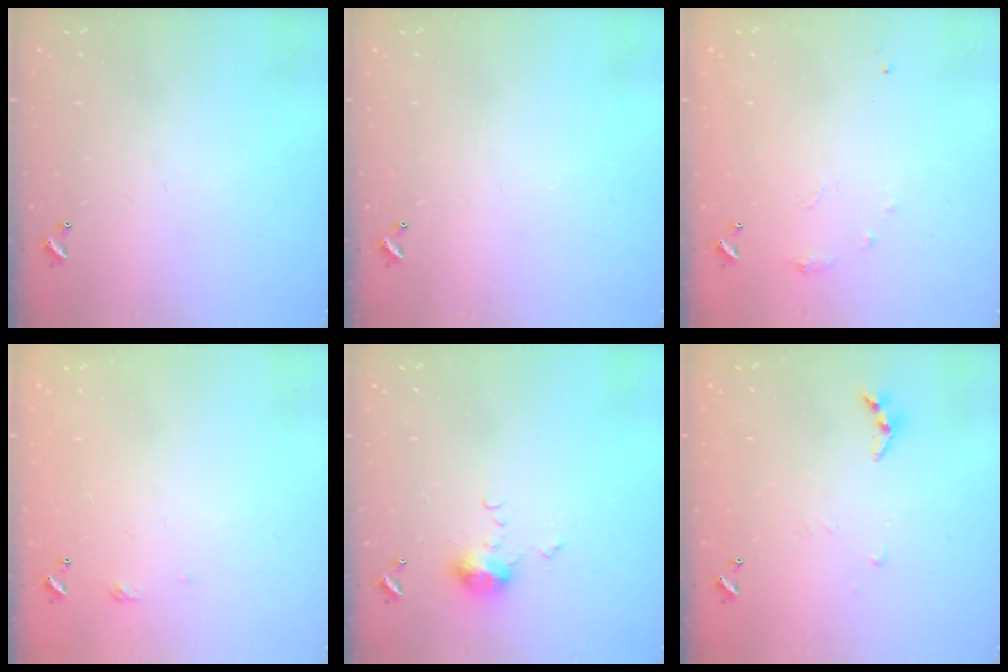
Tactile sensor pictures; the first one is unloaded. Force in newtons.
{"total": 0.0}
{"total": 6.0, "press": 5.9, "slide": 0.8}
{"total": 2.7, "press": 2.6, "slide": 0.4}
{"total": 6.2, "press": 6.2, "slide": 0.7}
{"total": 4.4, "press": 4.4, "slide": 0.3}